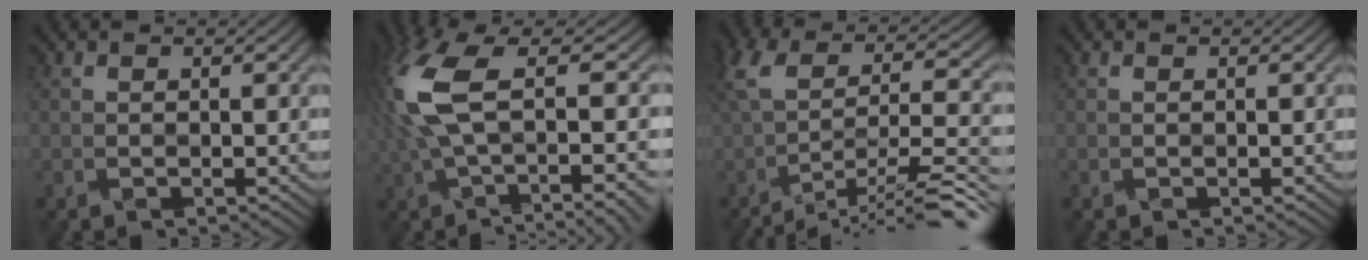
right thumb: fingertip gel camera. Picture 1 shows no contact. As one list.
[{"total": 13.9, "force": [1.2, 4.7, 13.1], "torque": [-0.299, 0.011, 0.033]}, {"total": 12.9, "force": [-8.0, 3.3, 9.5], "torque": [-0.195, 0.006, -0.131]}, {"total": 0.0}]